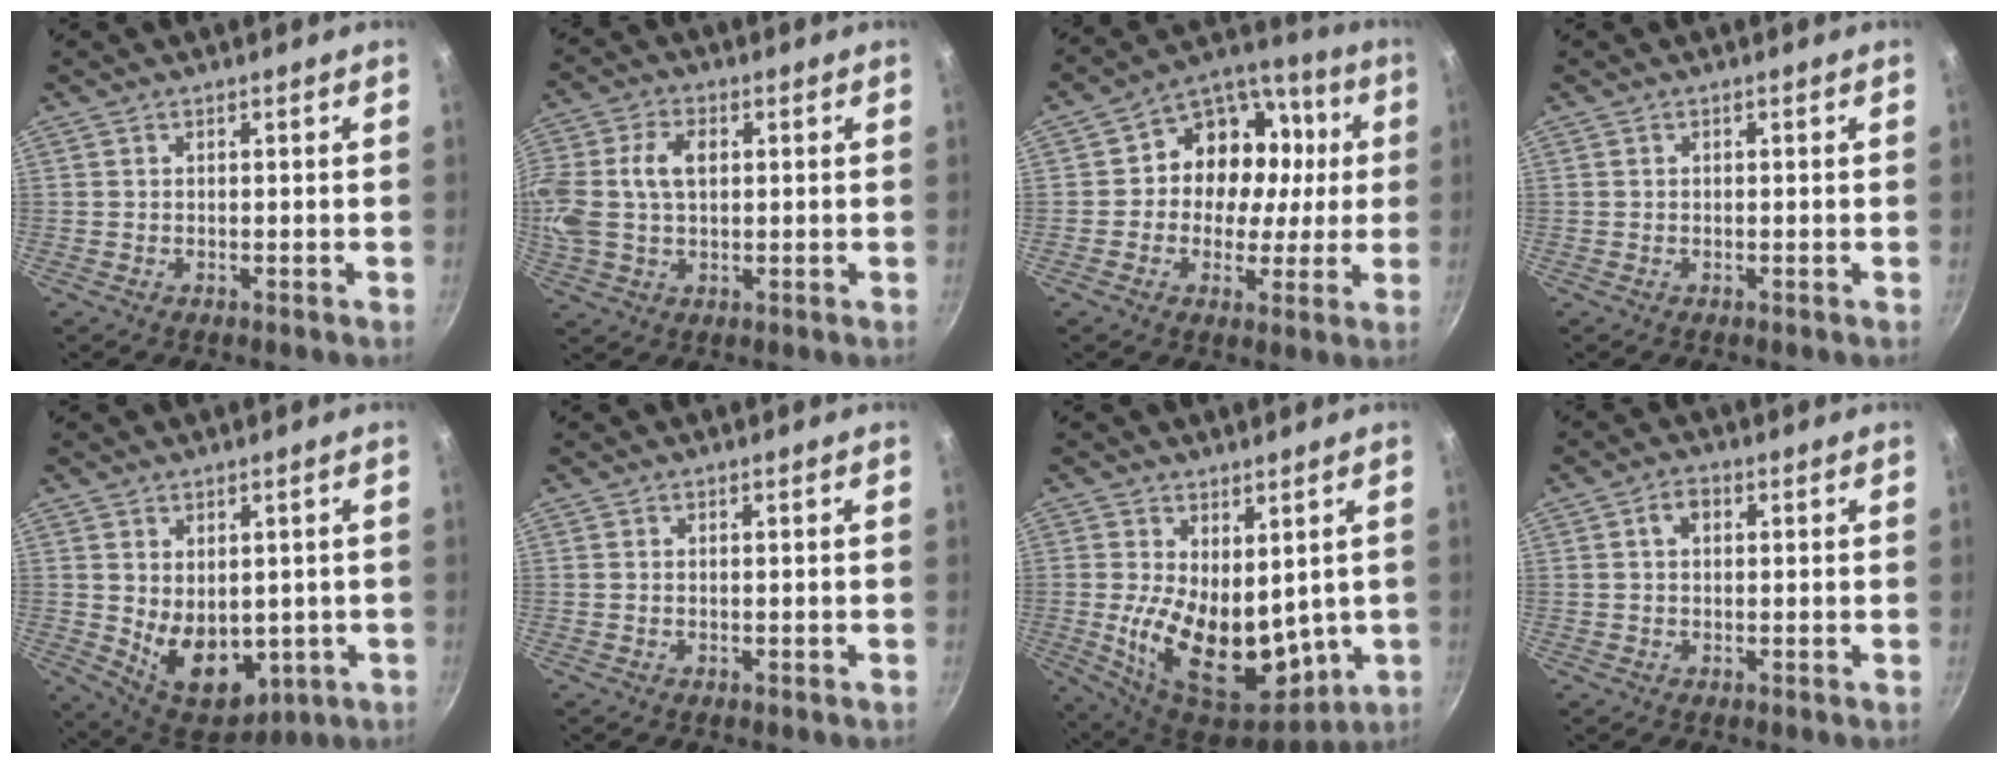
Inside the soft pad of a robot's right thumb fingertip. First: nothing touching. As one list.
[{"total": 14.5, "force": [2.1, 10.0, 10.3], "torque": [-0.229, 0.028, 0.036]}, {"total": 15.6, "force": [1.1, 13.0, 8.4], "torque": [-0.080, 0.025, 0.000]}, {"total": 0.0}, {"total": 12.5, "force": [-0.9, 8.5, 9.1], "torque": [-0.111, -0.025, 0.017]}, {"total": 0.0}, {"total": 18.2, "force": [0.3, 10.4, 14.9], "torque": [-0.220, -0.037, 0.033]}, {"total": 3.0, "force": [0.7, 2.1, 2.0], "torque": [-0.029, 0.006, 0.007]}]